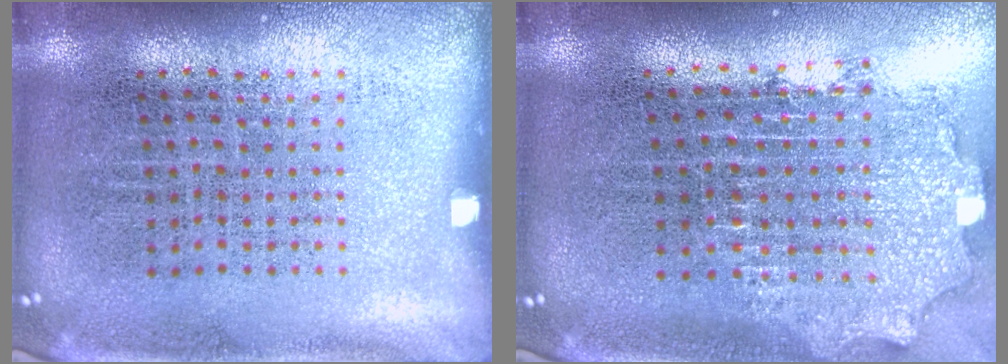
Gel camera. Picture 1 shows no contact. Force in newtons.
{"total": 2.1, "press": 1.6, "slide": 1.4}